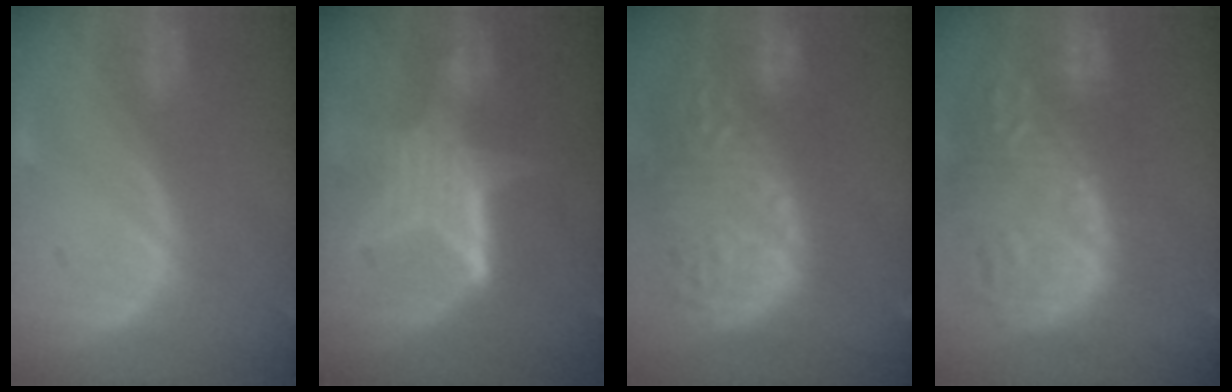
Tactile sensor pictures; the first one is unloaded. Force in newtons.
{"total": 6.2, "press": 6.0, "slide": 1.4}
{"total": 15.4, "press": 12.6, "slide": 8.8}
{"total": 16.0, "press": 13.2, "slide": 9.0}